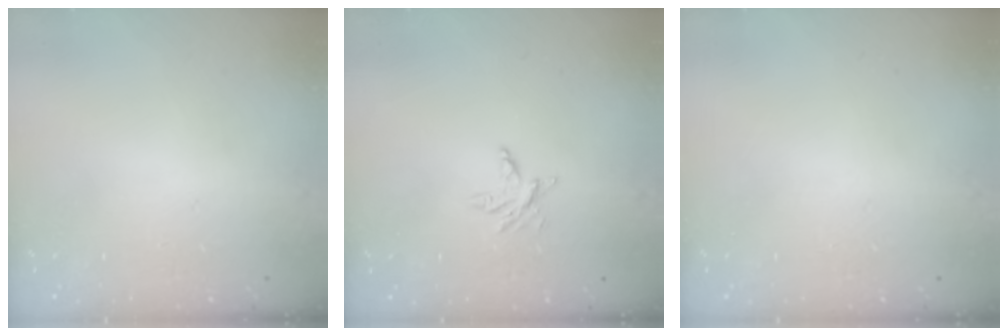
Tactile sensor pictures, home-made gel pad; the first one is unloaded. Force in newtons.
{"total": 3.6, "press": 3.5, "slide": 0.5}
{"total": 0.0}